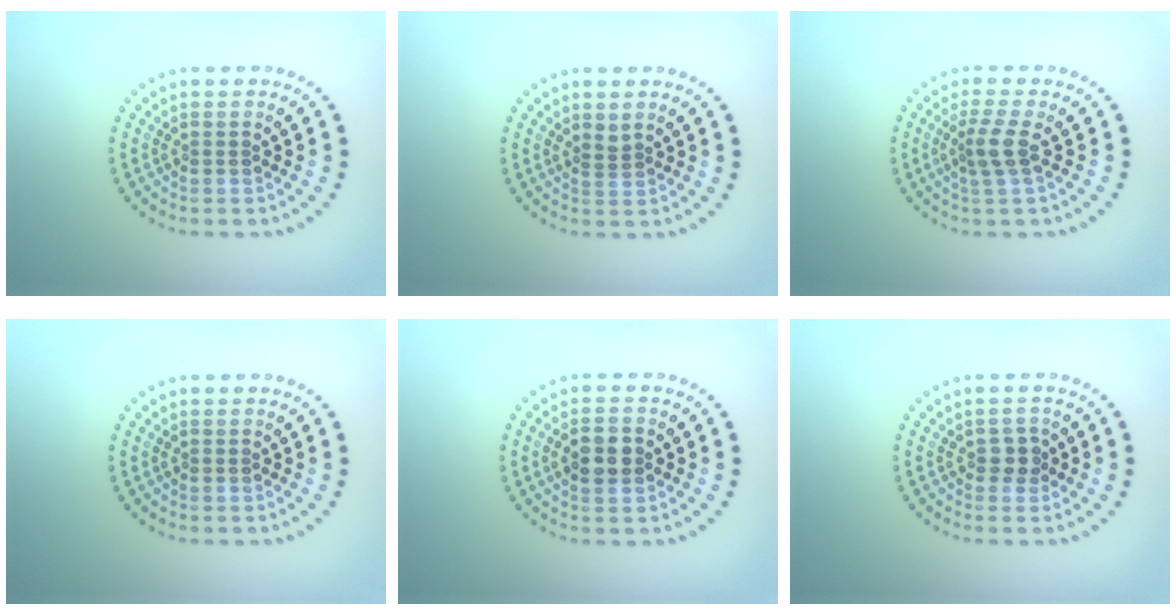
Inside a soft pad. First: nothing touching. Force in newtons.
{"total": 0.6, "press": 0.3, "slide": 0.6}
{"total": 2.5, "press": 1.9, "slide": 1.6}
{"total": 0.0}
{"total": 2.9, "press": 2.9, "slide": 0.1}
{"total": 1.3, "press": 1.3, "slide": 0.3}